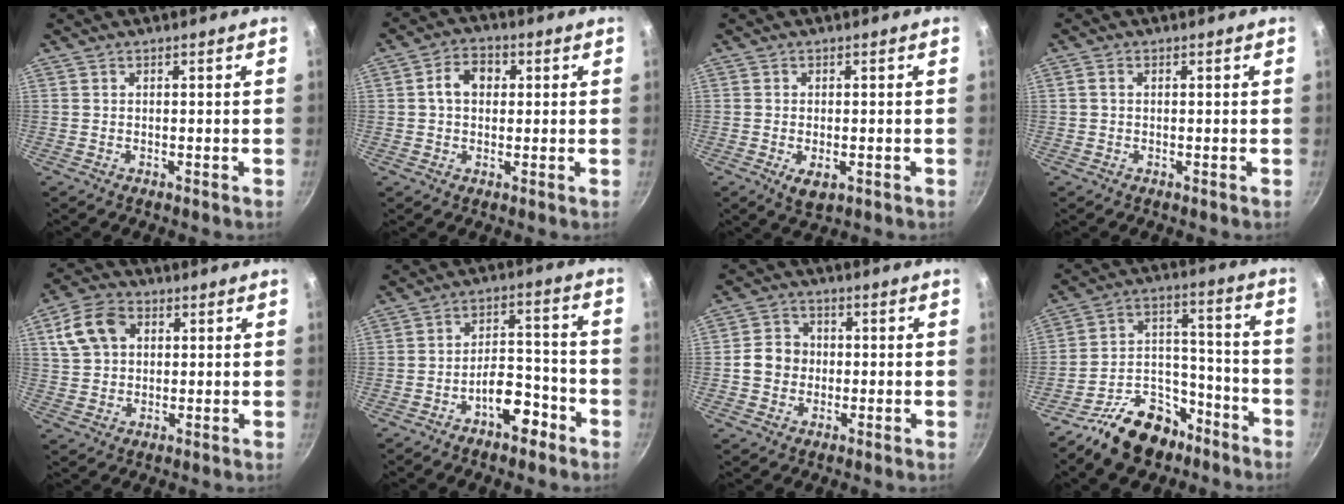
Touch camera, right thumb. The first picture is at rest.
{"total": 6.0, "force": [1.0, 4.5, 3.8], "torque": [-0.043, 0.014, 0.007]}
{"total": 4.0, "force": [-1.2, 2.1, 3.2], "torque": [-0.050, -0.008, -0.015]}
{"total": 1.1, "force": [0.1, 0.8, 0.7], "torque": [-0.014, 0.006, 0.002]}
{"total": 10.2, "force": [3.2, 7.5, 6.0], "torque": [-0.102, 0.011, 0.053]}
{"total": 8.5, "force": [-5.0, 4.2, 5.5], "torque": [-0.058, 0.056, -0.074]}
{"total": 6.4, "force": [-0.3, 5.8, 2.8], "torque": [-0.021, 0.013, -0.016]}
{"total": 15.8, "force": [-11.0, 8.9, 7.0], "torque": [-0.078, 0.099, -0.178]}